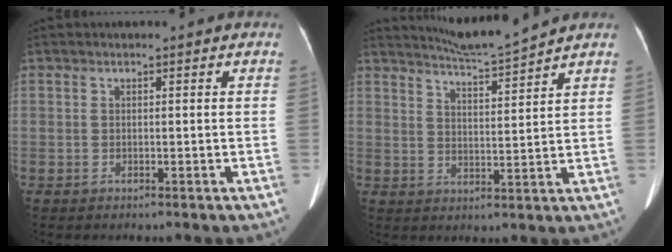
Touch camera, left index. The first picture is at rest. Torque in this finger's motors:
{"motor_torque": [0.23, -0.53, -0.01, 0.03]}